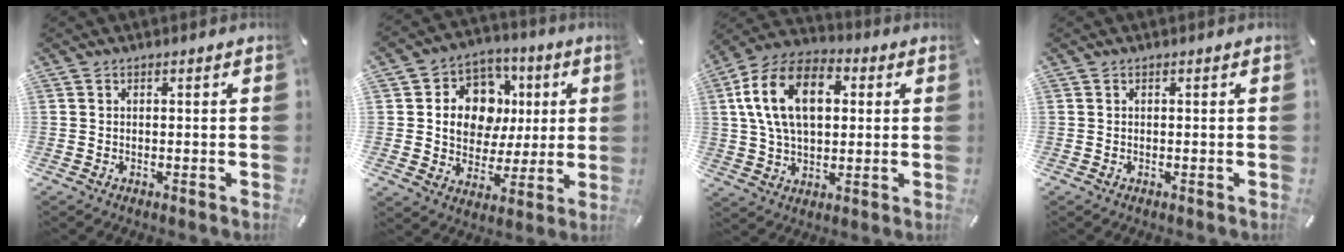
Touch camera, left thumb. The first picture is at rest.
{"total": 12.3, "force": [1.4, 11.2, 5.0], "torque": [-0.084, 0.003, 0.036]}
{"total": 16.7, "force": [3.5, 10.8, 12.2], "torque": [-0.265, 0.010, 0.057]}
{"total": 0.0}